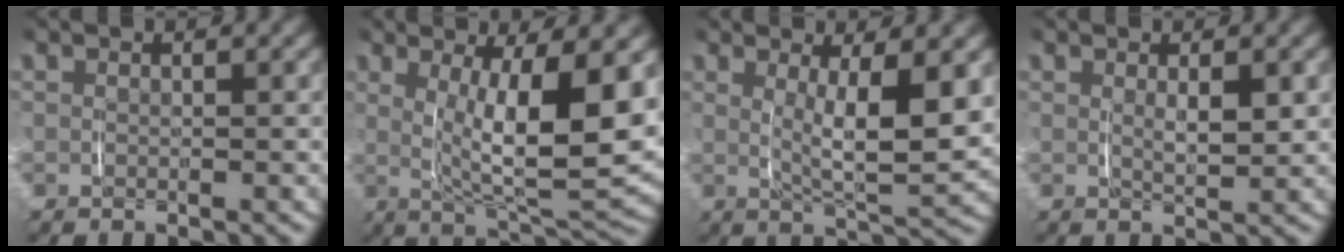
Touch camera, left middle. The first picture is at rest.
{"total": 10.6, "force": [1.4, 3.6, 9.9], "torque": [-0.145, -0.009, 0.030]}
{"total": 6.3, "force": [1.3, 1.5, 6.0], "torque": [-0.094, -0.015, 0.027]}
{"total": 1.9, "force": [0.7, 0.4, 1.7], "torque": [-0.030, -0.009, 0.016]}